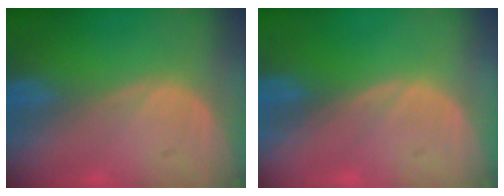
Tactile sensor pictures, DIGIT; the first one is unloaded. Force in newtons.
{"total": 0.0}